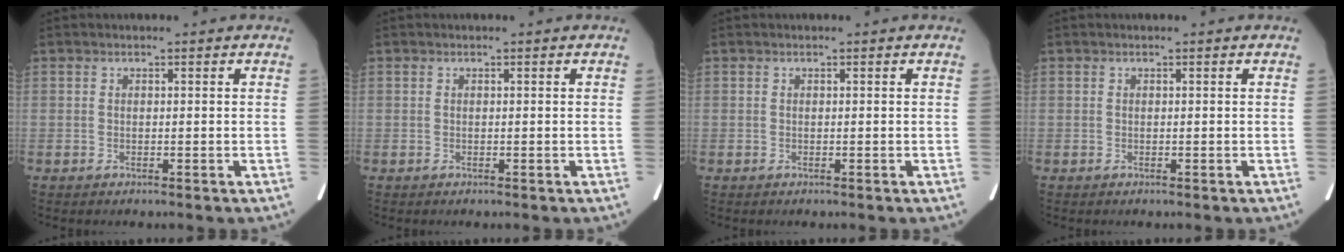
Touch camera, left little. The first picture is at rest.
{"total": 0.0}
{"total": 0.0}
{"total": 0.0}